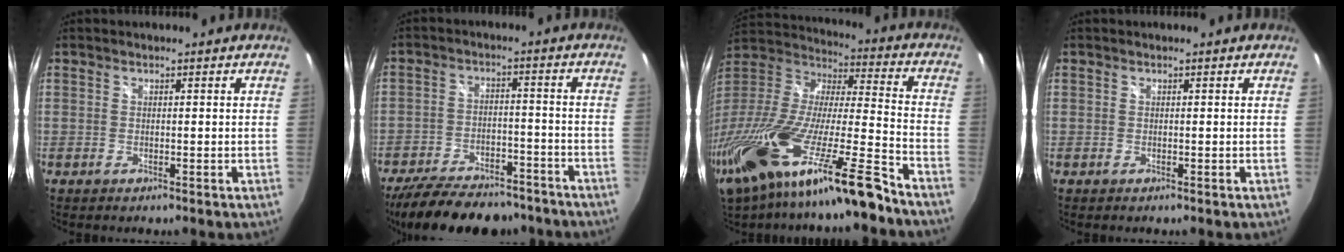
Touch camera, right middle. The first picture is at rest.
{"total": 20.5, "force": [-16.8, 7.6, 9.0], "torque": [-0.185, -0.001, -0.235]}
{"total": 30.2, "force": [-20.4, 3.4, 22.0], "torque": [-0.408, -0.075, -0.356]}
{"total": 0.0}